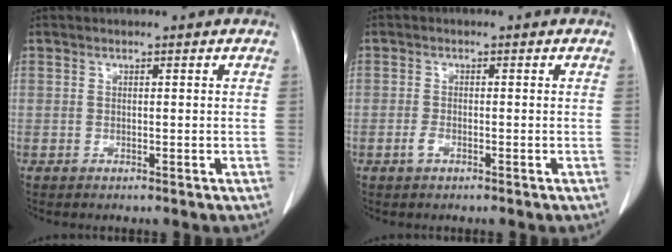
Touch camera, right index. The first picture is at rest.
{"total": 1.3, "force": [-0.7, 0.6, 1.0], "torque": [-0.022, 0.001, -0.011]}